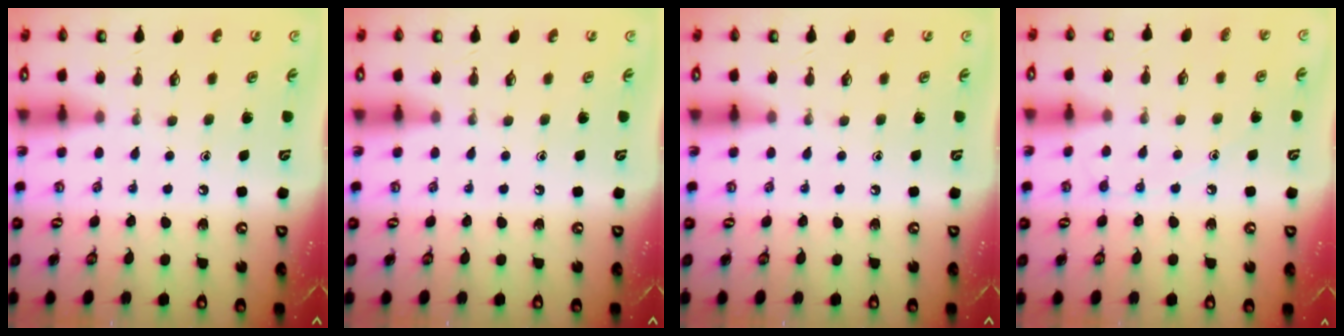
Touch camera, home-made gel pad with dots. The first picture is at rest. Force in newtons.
{"total": 0.0}
{"total": 0.0}
{"total": 6.7, "press": 6.5, "slide": 1.3}